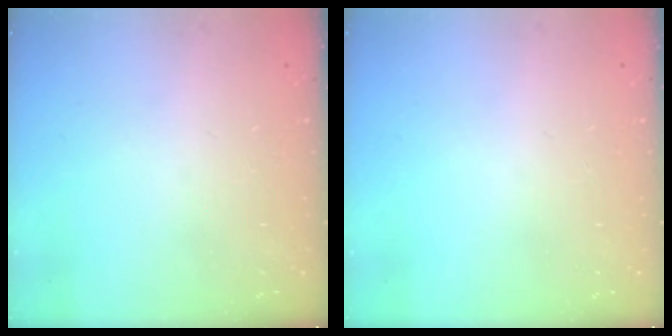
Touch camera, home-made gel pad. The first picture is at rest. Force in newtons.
{"total": 0.0}